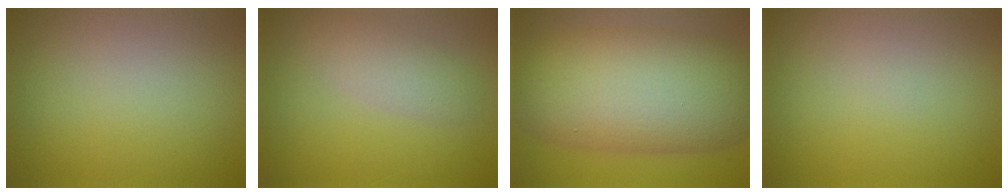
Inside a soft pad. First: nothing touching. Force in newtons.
{"total": 2.4, "press": 2.4, "slide": 0.1}
{"total": 12.5, "press": 12.5, "slide": 0.5}
{"total": 0.0}